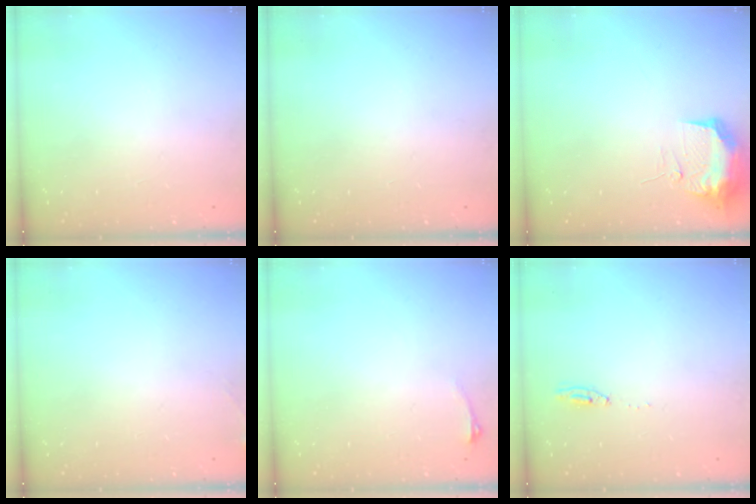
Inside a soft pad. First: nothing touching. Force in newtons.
{"total": 0.0}
{"total": 10.1, "press": 10.1, "slide": 0.3}
{"total": 3.7, "press": 3.7, "slide": 0.5}
{"total": 2.9, "press": 2.6, "slide": 1.5}
{"total": 4.1, "press": 4.1, "slide": 0.4}